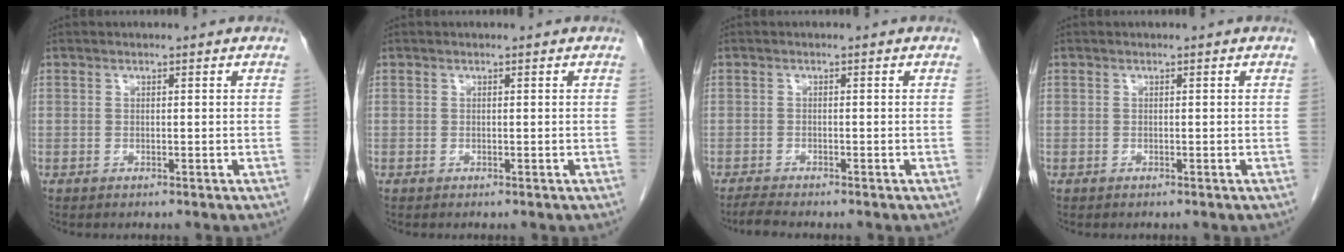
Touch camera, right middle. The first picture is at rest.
{"total": 0.0}
{"total": 2.2, "force": [-2.0, -0.2, 0.8], "torque": [-0.028, -0.011, -0.037]}
{"total": 0.0}